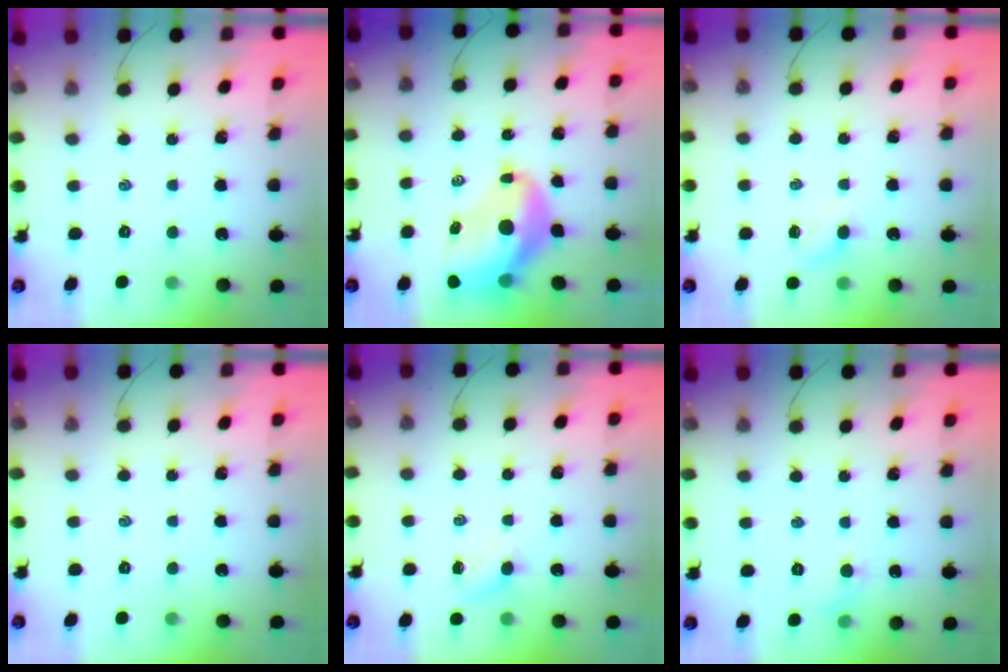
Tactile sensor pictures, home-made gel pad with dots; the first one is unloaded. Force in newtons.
{"total": 12.4, "press": 11.9, "slide": 3.5}
{"total": 3.0, "press": 2.8, "slide": 0.9}
{"total": 0.0}
{"total": 3.6, "press": 3.4, "slide": 1.1}
{"total": 4.1, "press": 3.8, "slide": 1.4}